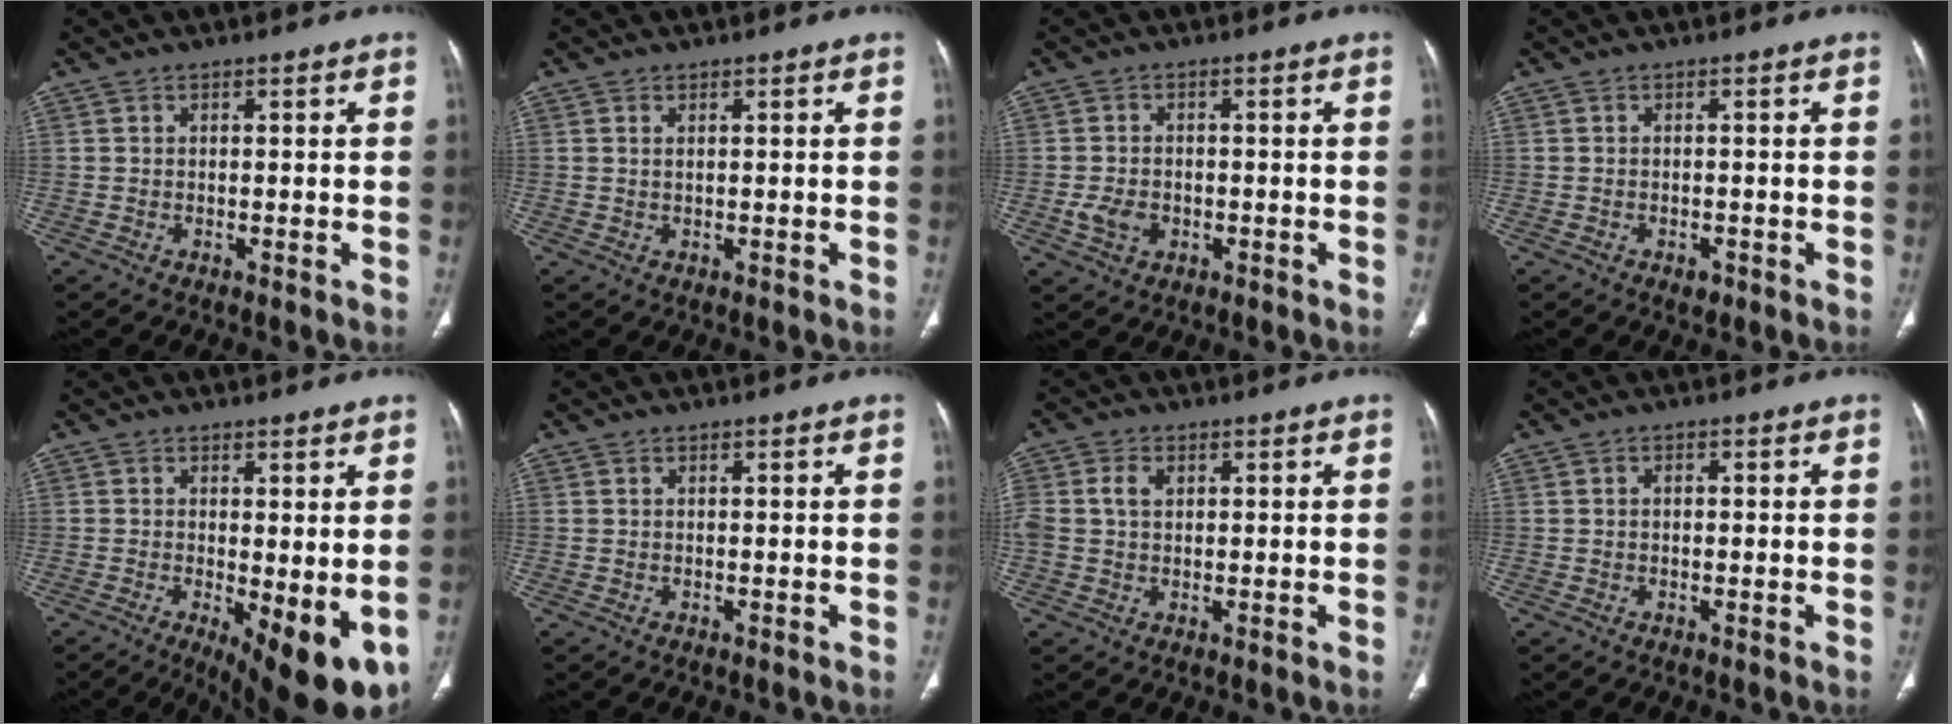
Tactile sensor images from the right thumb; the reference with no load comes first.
{"total": 0.6, "force": [0.3, 0.2, 0.5], "torque": [-0.013, 0.003, 0.006]}
{"total": 5.0, "force": [-1.3, 3.9, 2.9], "torque": [-0.043, 0.006, -0.018]}
{"total": 1.3, "force": [-0.7, 0.8, 0.7], "torque": [-0.008, 0.001, -0.008]}
{"total": 11.1, "force": [-2.4, 3.6, 10.2], "torque": [-0.137, -0.025, -0.024]}
{"total": 0.0}
{"total": 4.6, "force": [0.9, 3.3, 3.0], "torque": [-0.075, 0.010, 0.021]}
{"total": 1.0, "force": [0.0, 0.7, 0.7], "torque": [-0.009, 0.006, -0.003]}